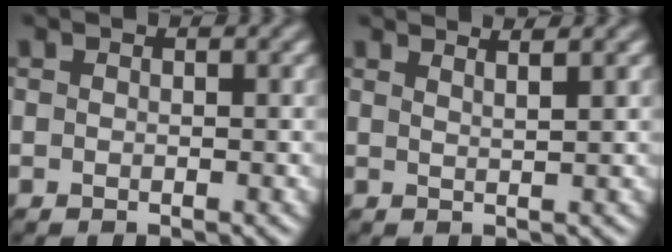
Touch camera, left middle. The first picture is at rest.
{"total": 2.9, "force": [2.2, 0.9, 1.6], "torque": [0.006, 0.013, 0.004]}